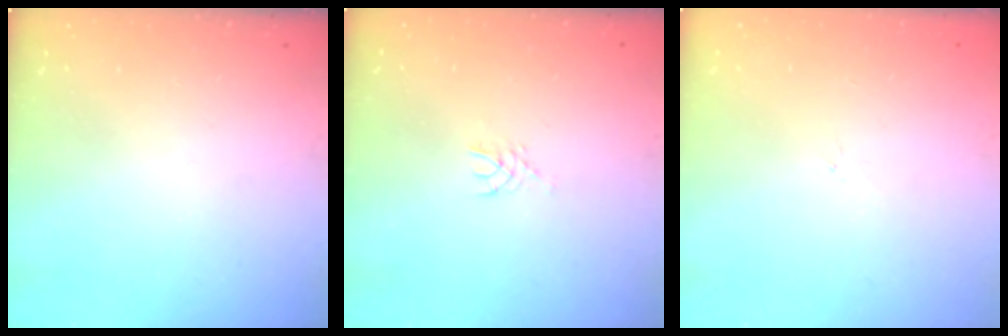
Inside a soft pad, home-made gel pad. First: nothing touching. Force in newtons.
{"total": 3.3, "press": 3.3, "slide": 0.4}
{"total": 0.0}